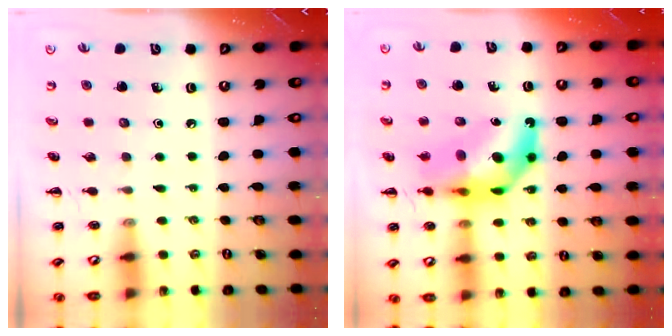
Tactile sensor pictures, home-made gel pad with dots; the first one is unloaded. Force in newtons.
{"total": 13.5, "press": 12.9, "slide": 3.9}